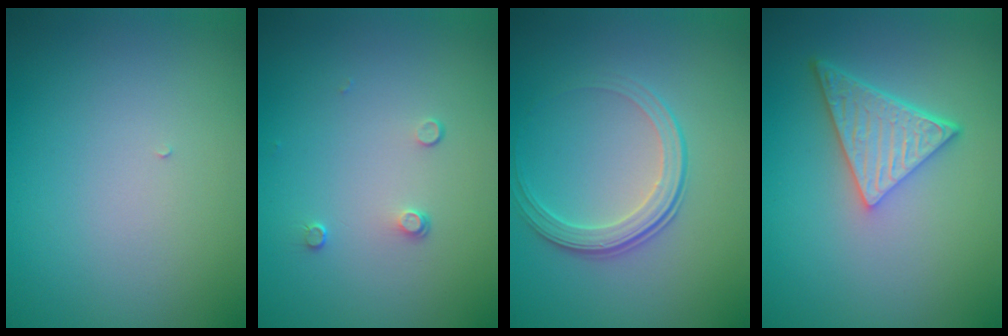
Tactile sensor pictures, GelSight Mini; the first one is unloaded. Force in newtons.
{"total": 0.9, "press": 0.6, "slide": 0.6}
{"total": 2.5, "press": 1.9, "slide": 1.7}
{"total": 5.1, "press": 3.8, "slide": 3.5}